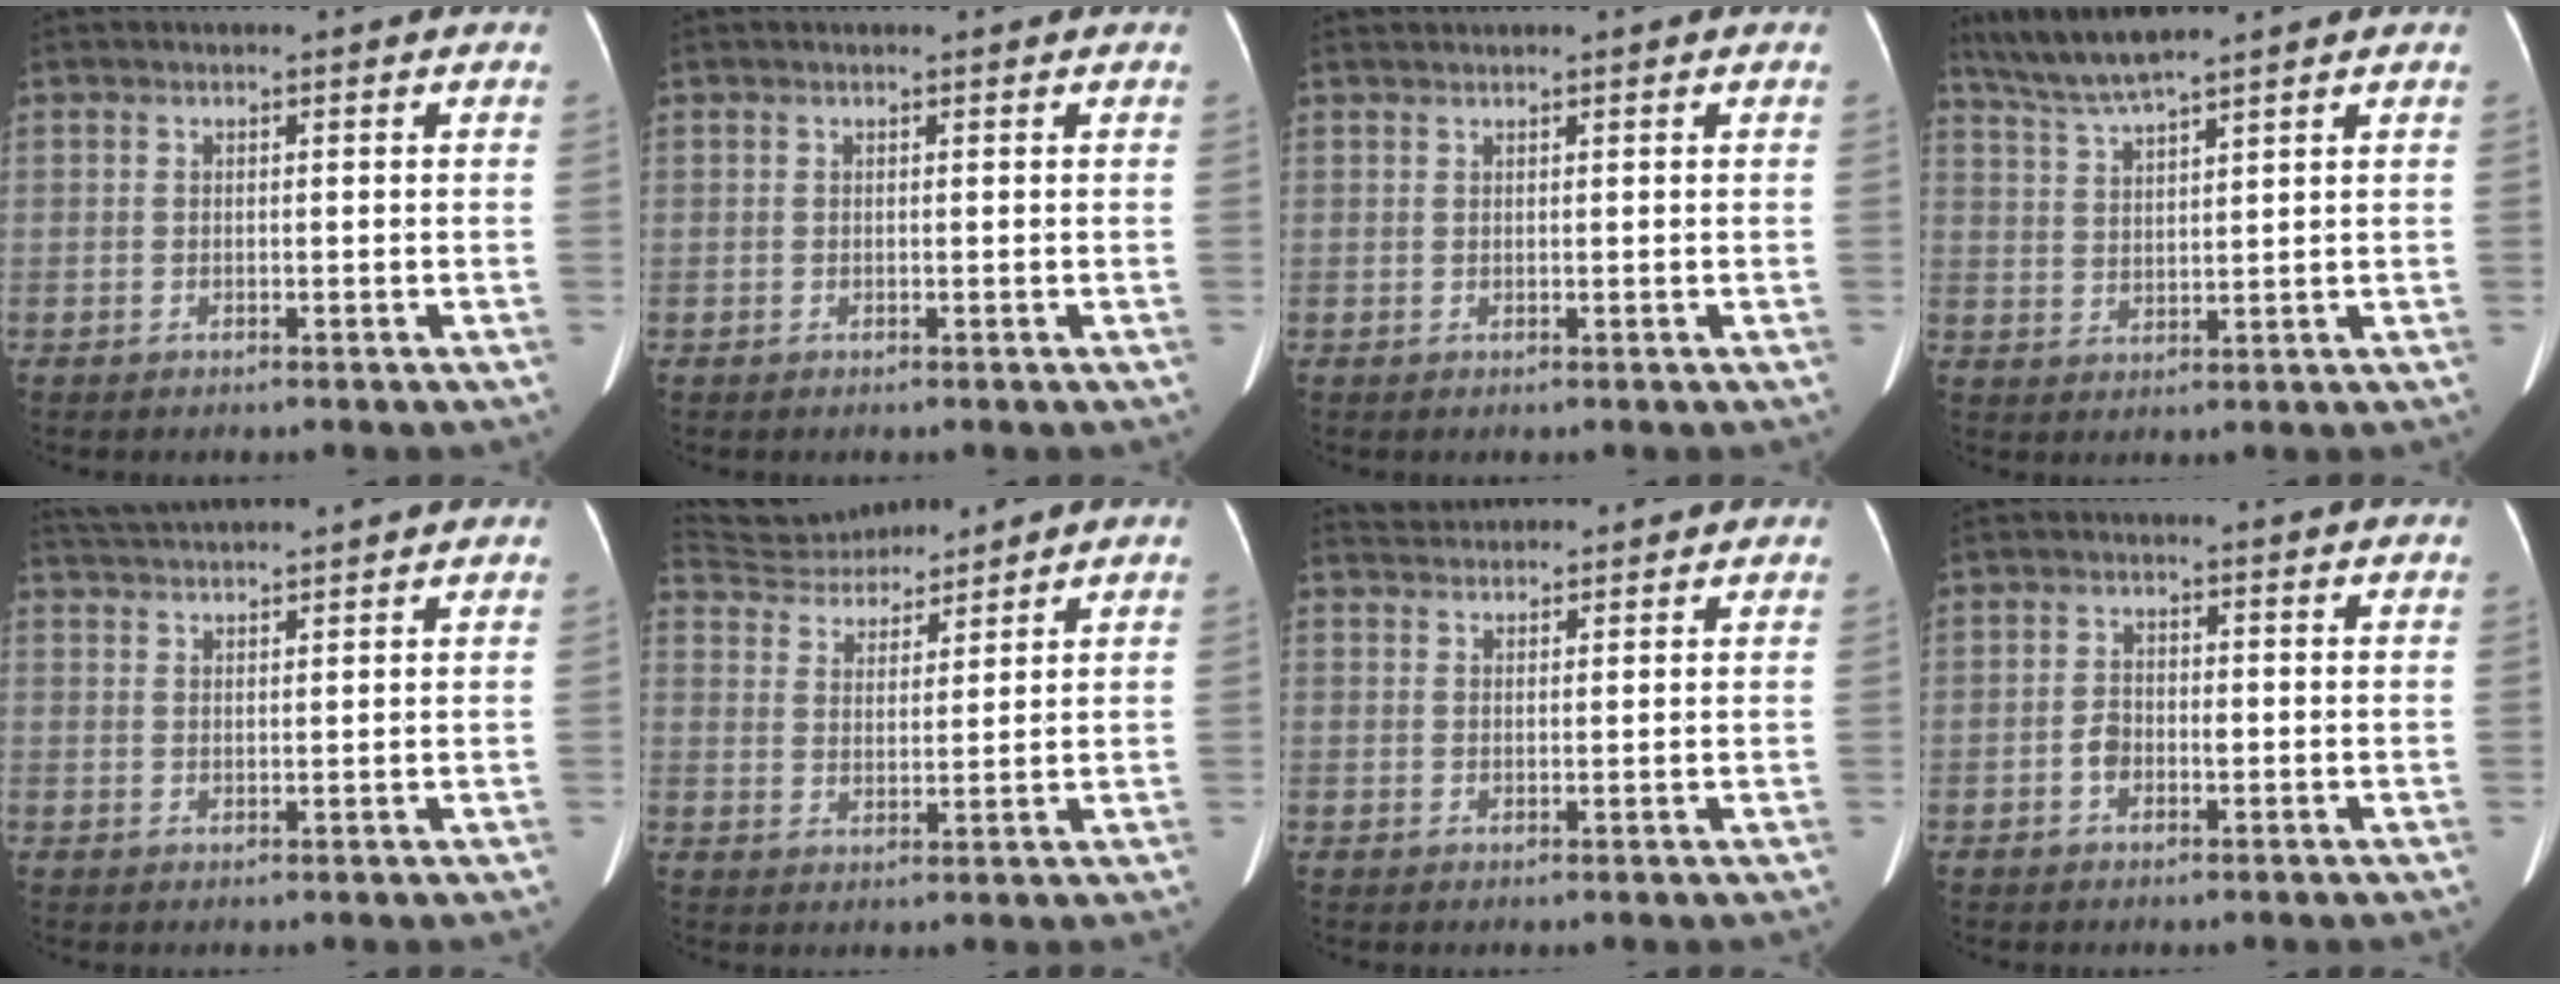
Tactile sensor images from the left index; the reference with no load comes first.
{"total": 0.0}
{"total": 0.5, "force": [0.5, -0.1, 0.0], "torque": [-0.005, 0.010, 0.017]}
{"total": 6.1, "force": [5.4, -0.6, 2.7], "torque": [-0.064, 0.007, 0.114]}
{"total": 9.2, "force": [8.8, -0.7, 2.8], "torque": [-0.057, 0.035, 0.138]}
{"total": 10.8, "force": [10.4, 1.8, 2.3], "torque": [-0.047, 0.024, 0.190]}
{"total": 5.7, "force": [5.5, 1.1, 0.7], "torque": [-0.011, 0.039, 0.084]}
{"total": 2.3, "force": [-0.6, 1.5, 1.7], "torque": [-0.034, 0.009, -0.013]}